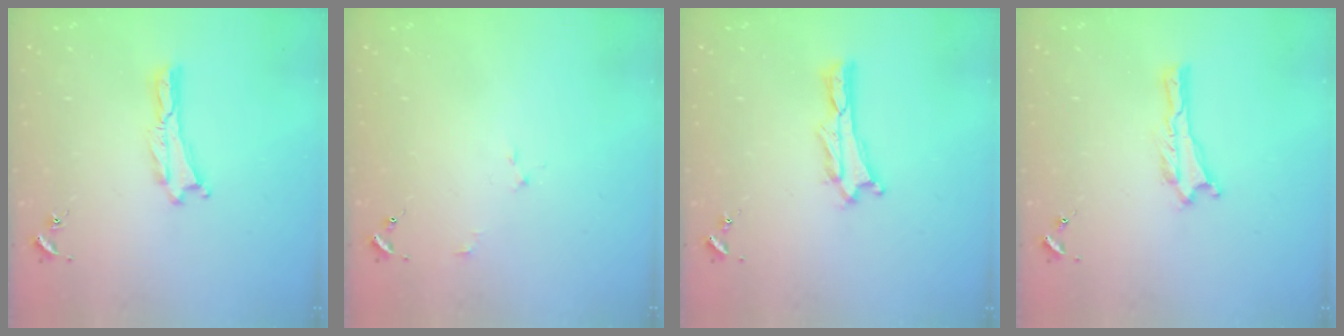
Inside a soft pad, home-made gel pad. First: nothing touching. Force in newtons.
{"total": 2.2, "press": 2.2, "slide": 0.2}
{"total": 0.9, "press": 0.9, "slide": 0.2}
{"total": 0.0}